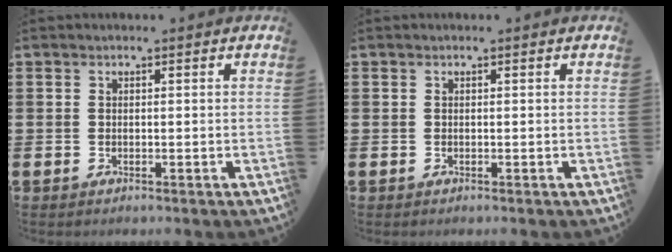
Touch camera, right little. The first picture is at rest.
{"total": 0.0}